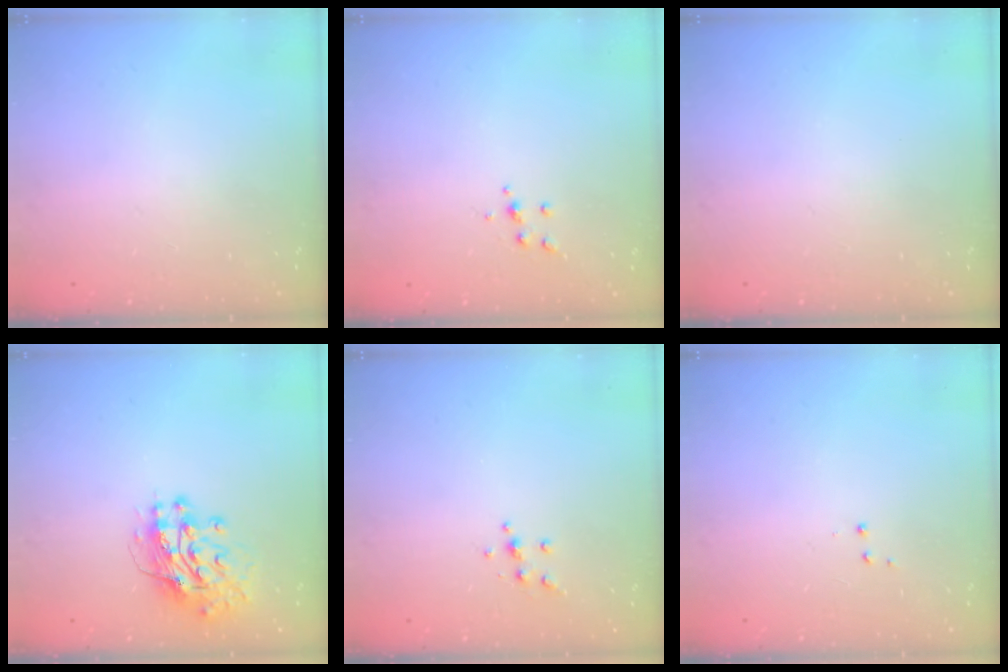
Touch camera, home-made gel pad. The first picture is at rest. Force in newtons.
{"total": 4.0, "press": 3.9, "slide": 0.9}
{"total": 0.0}
{"total": 12.8, "press": 12.7, "slide": 1.1}
{"total": 4.2, "press": 4.2, "slide": 0.4}
{"total": 2.8, "press": 2.7, "slide": 0.5}